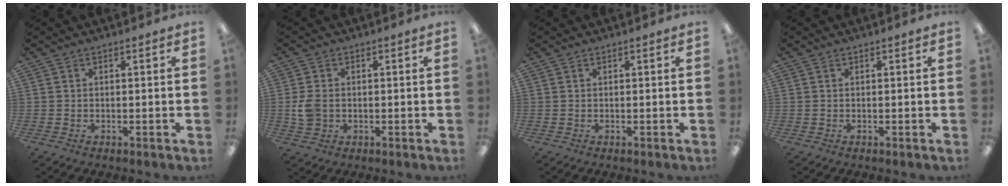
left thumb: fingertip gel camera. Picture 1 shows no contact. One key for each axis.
{"total": 4.8, "fx": -0.1, "fy": 3.7, "fz": 3.0, "tx": -0.059, "ty": 0.001, "tz": -0.004}
{"total": 0.0}
{"total": 0.0}